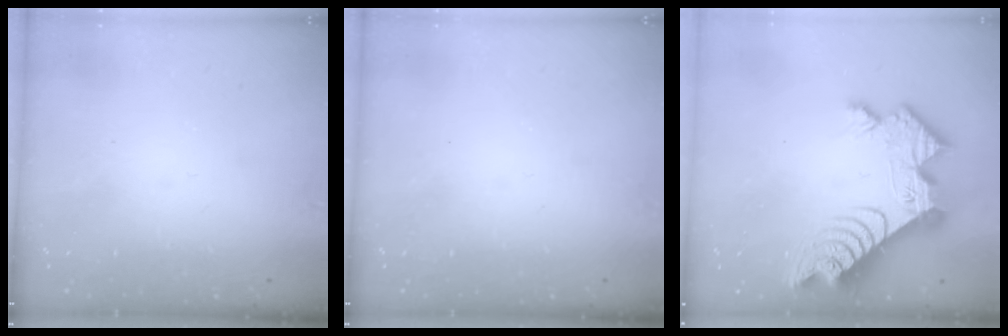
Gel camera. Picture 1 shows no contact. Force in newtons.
{"total": 0.0}
{"total": 18.7, "press": 18.6, "slide": 1.6}